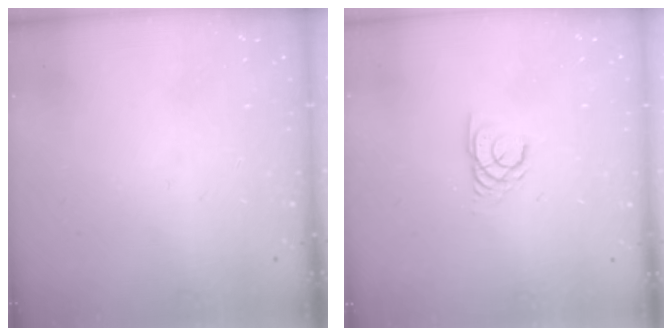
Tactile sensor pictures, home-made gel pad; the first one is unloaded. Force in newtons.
{"total": 2.2, "press": 2.2, "slide": 0.1}